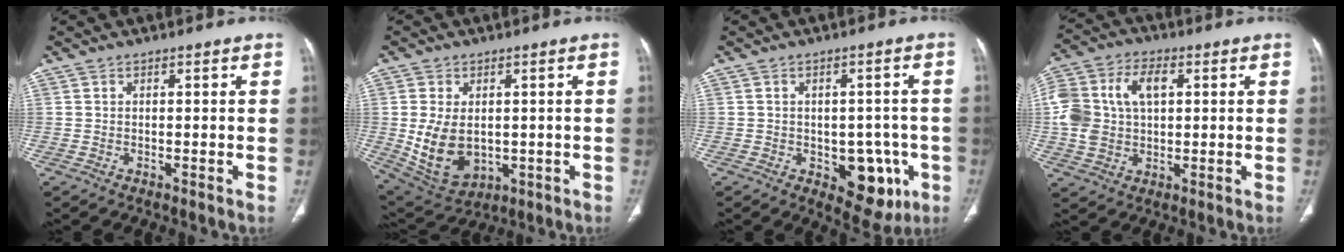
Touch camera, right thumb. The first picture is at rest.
{"total": 11.5, "force": [-0.5, 7.9, 8.4], "torque": [-0.142, -0.008, 0.018]}
{"total": 10.2, "force": [-3.4, 6.3, 7.3], "torque": [-0.044, 0.009, -0.032]}
{"total": 14.5, "force": [2.4, 9.7, 10.5], "torque": [-0.215, 0.019, 0.043]}